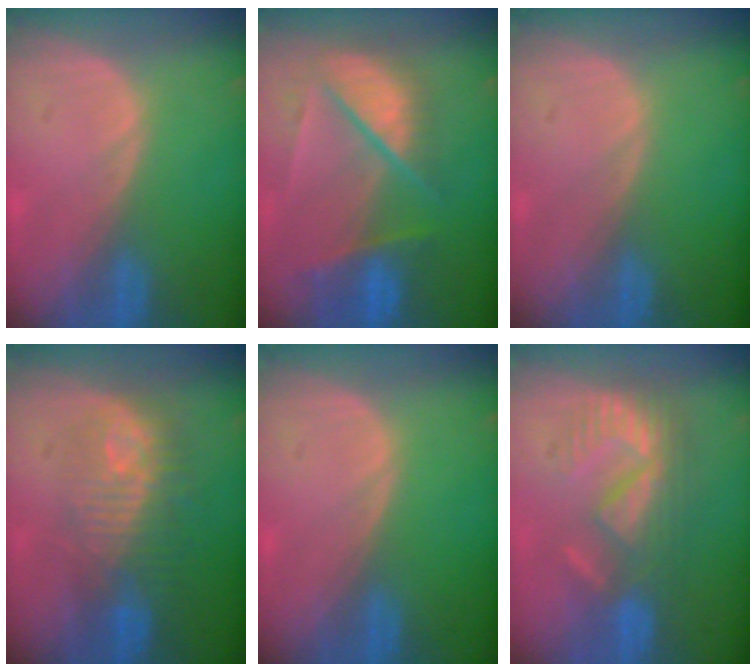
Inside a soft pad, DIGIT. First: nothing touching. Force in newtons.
{"total": 9.3, "press": 8.1, "slide": 4.5}
{"total": 0.0}
{"total": 9.7, "press": 8.9, "slide": 3.9}
{"total": 0.0}
{"total": 9.2, "press": 8.0, "slide": 4.6}